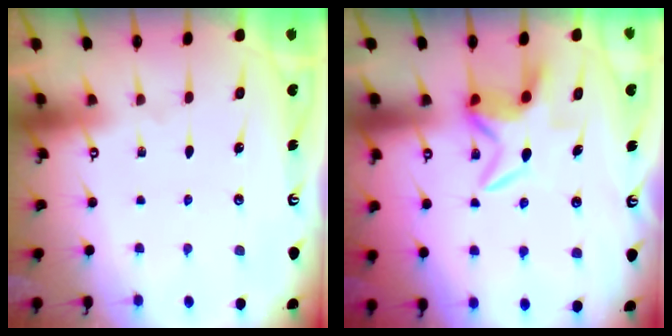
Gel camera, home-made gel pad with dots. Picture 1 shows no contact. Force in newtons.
{"total": 6.0, "press": 6.0, "slide": 0.4}